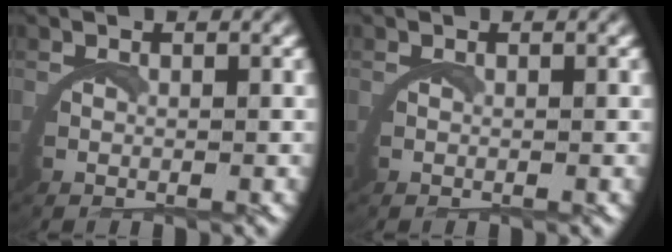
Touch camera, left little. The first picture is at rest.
{"total": 0.0}